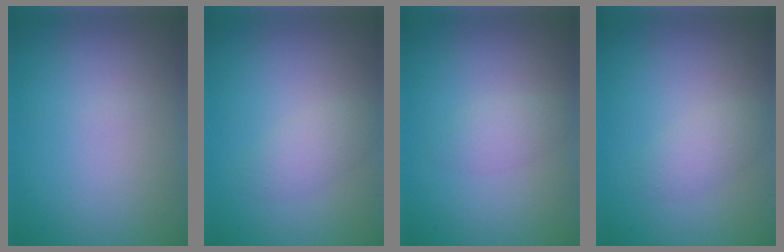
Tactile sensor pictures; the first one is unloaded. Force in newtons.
{"total": 1.7, "press": 1.7, "slide": 0.1}
{"total": 1.4, "press": 1.4, "slide": 0.0}
{"total": 1.7, "press": 1.7, "slide": 0.1}